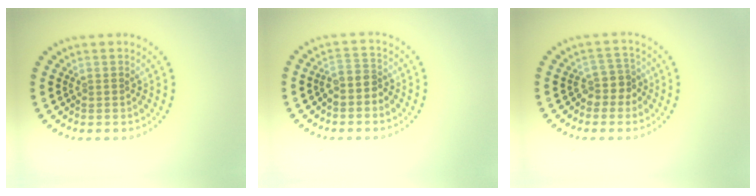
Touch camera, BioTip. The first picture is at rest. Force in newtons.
{"total": 2.0, "press": 1.7, "slide": 1.0}
{"total": 2.2, "press": 1.7, "slide": 1.4}